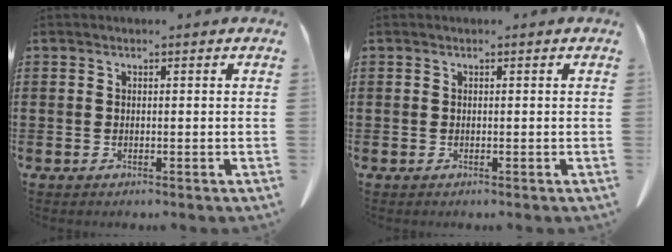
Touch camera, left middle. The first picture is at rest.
{"total": 0.0}